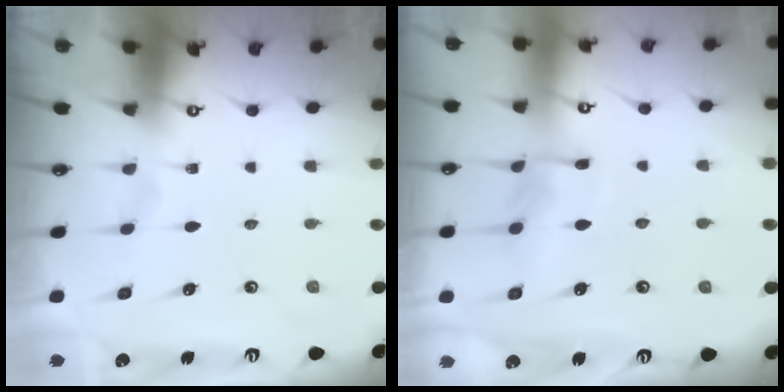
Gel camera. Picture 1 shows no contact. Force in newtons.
{"total": 6.6, "press": 6.6, "slide": 0.8}